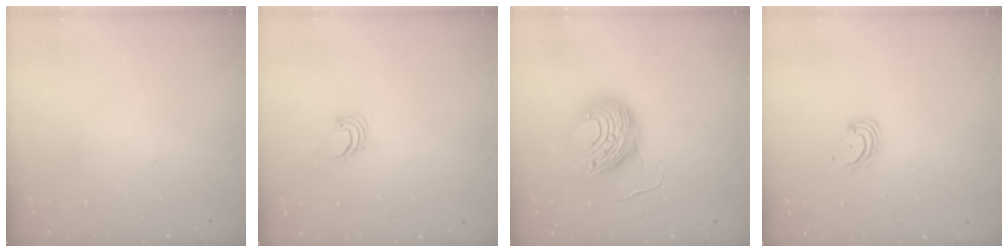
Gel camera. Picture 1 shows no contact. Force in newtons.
{"total": 1.9, "press": 1.9, "slide": 0.1}
{"total": 11.8, "press": 11.7, "slide": 1.2}
{"total": 3.2, "press": 3.1, "slide": 0.4}